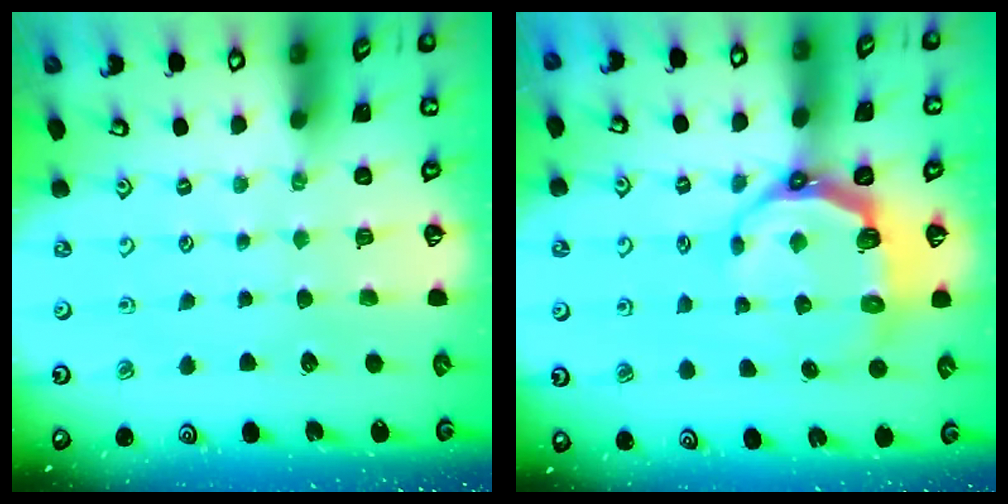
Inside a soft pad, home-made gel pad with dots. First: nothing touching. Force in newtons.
{"total": 8.7, "press": 7.1, "slide": 5.0}